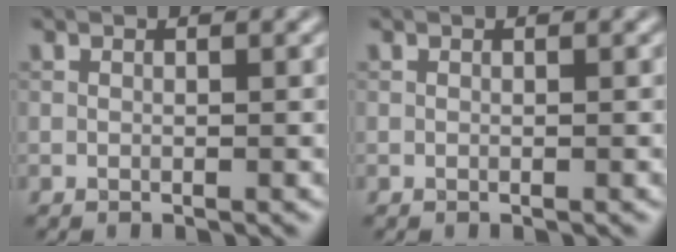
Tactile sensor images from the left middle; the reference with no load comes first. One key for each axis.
{"total": 0.0}